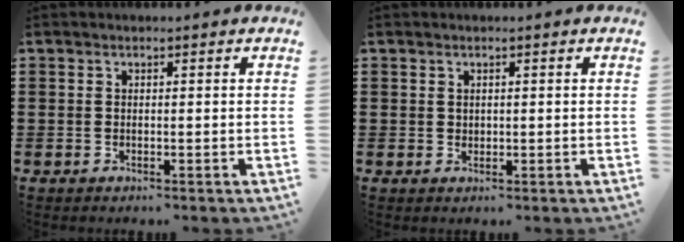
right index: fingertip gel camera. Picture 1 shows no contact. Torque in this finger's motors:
{"motor_torque": [-0.42, 0.48, 0.00, 0.00]}